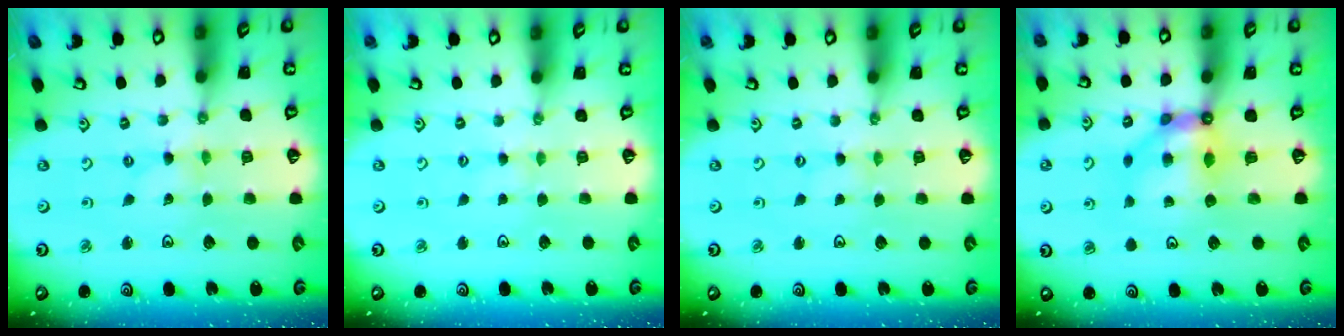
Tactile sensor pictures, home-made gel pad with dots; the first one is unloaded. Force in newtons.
{"total": 1.5, "press": 1.5, "slide": 0.3}
{"total": 0.0}
{"total": 7.8, "press": 7.8, "slide": 0.9}